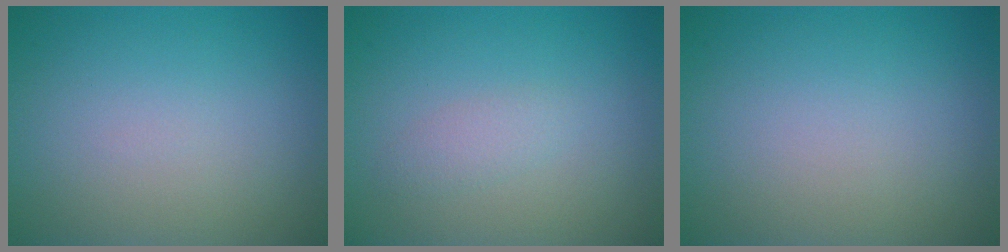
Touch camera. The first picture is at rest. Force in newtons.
{"total": 1.3, "press": 1.3, "slide": 0.1}
{"total": 0.0}